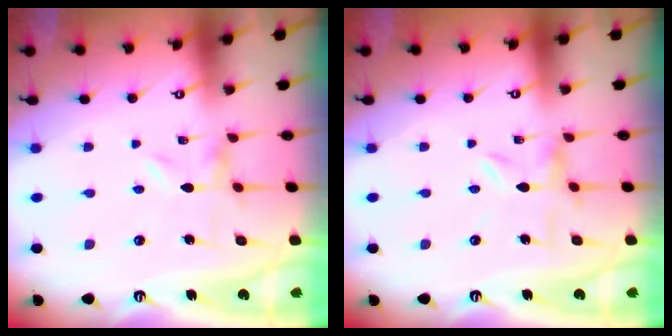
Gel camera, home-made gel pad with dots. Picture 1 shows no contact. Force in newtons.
{"total": 1.6, "press": 1.6, "slide": 0.3}